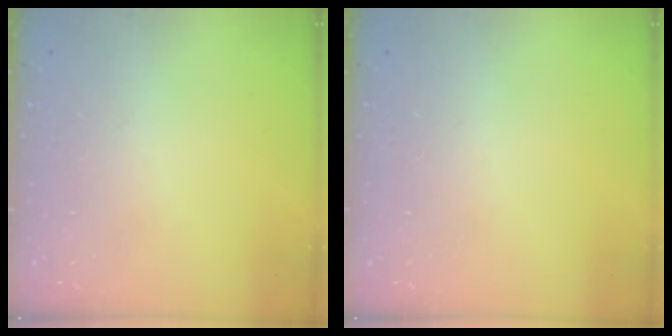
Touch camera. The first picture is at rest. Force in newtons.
{"total": 0.0}